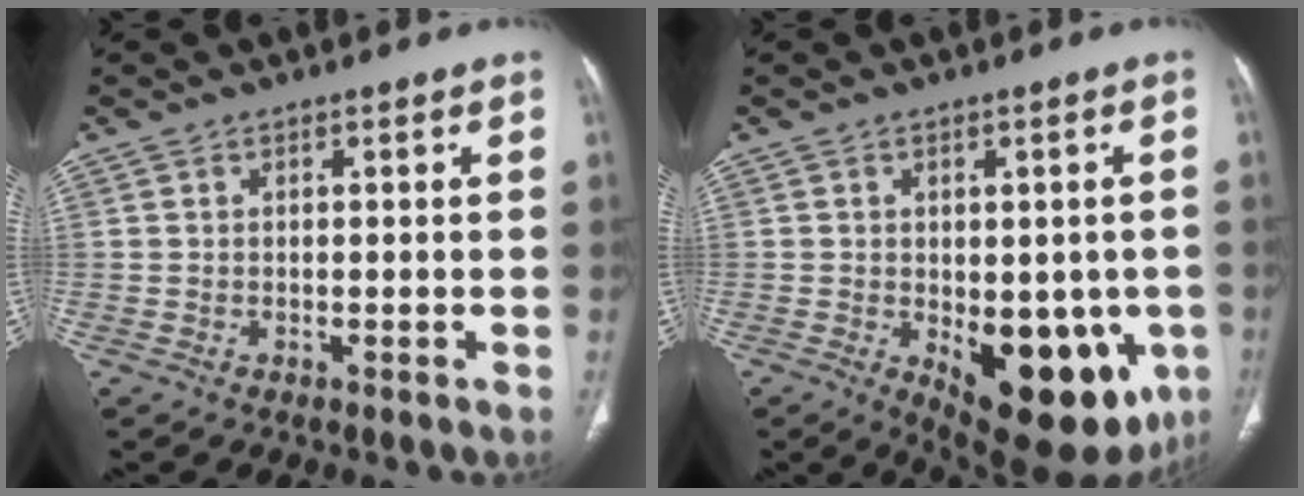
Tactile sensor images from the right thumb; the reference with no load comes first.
{"total": 18.9, "force": [-5.8, 9.5, 15.3], "torque": [-0.145, -0.009, -0.052]}